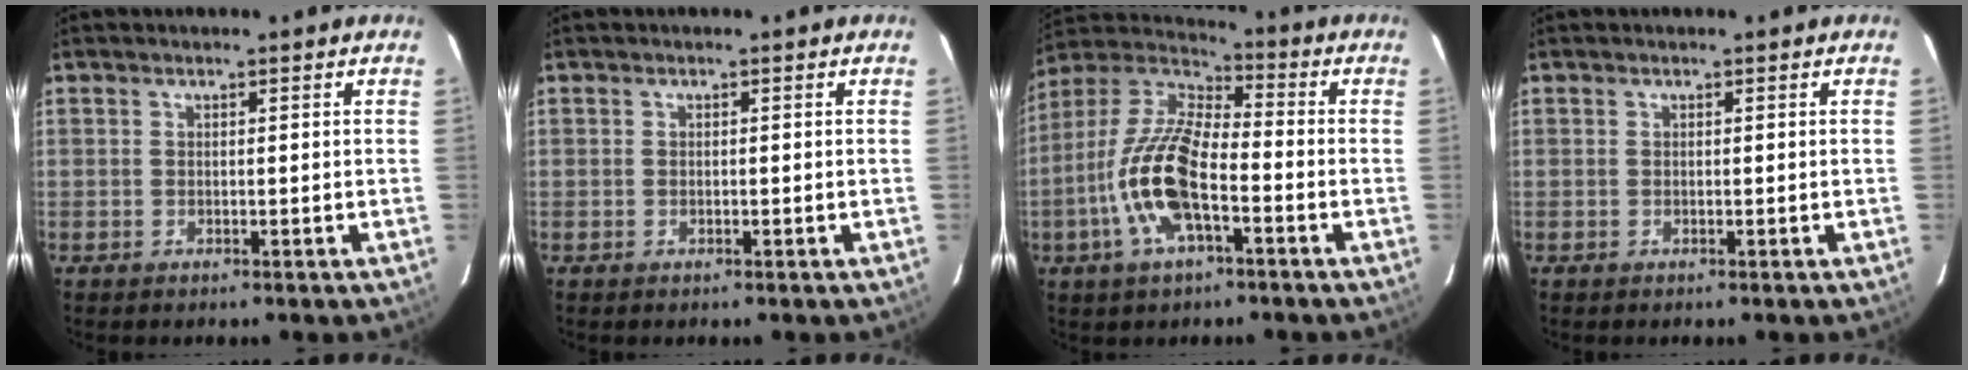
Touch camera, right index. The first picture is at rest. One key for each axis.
{"total": 0.0}
{"total": 15.4, "fx": -5.1, "fy": 5.9, "fz": 13.2, "tx": -0.276, "ty": -0.001, "tz": -0.104}
{"total": 0.0}